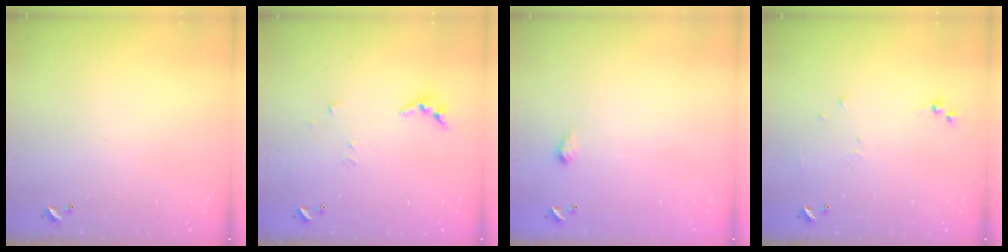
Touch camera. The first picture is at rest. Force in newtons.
{"total": 5.7, "press": 5.7, "slide": 0.4}
{"total": 2.0, "press": 2.0, "slide": 0.3}
{"total": 5.1, "press": 5.1, "slide": 0.6}